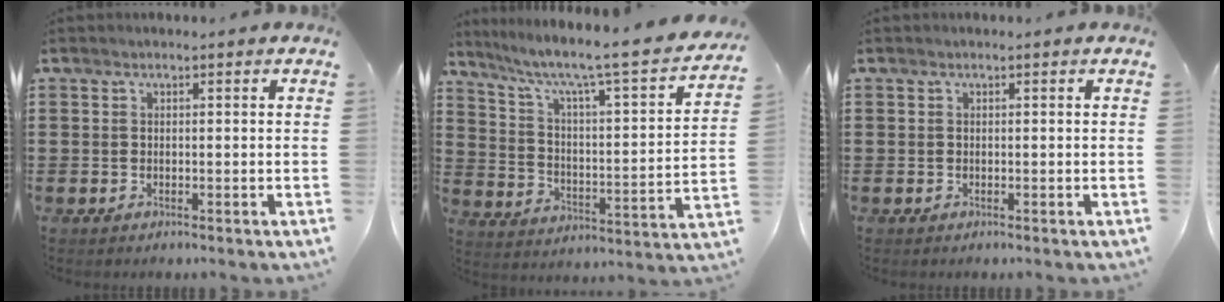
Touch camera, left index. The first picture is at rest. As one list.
[{"total": 5.6, "force": [4.3, 0.3, 3.6], "torque": [-0.093, -0.045, 0.059]}, {"total": 0.0}]